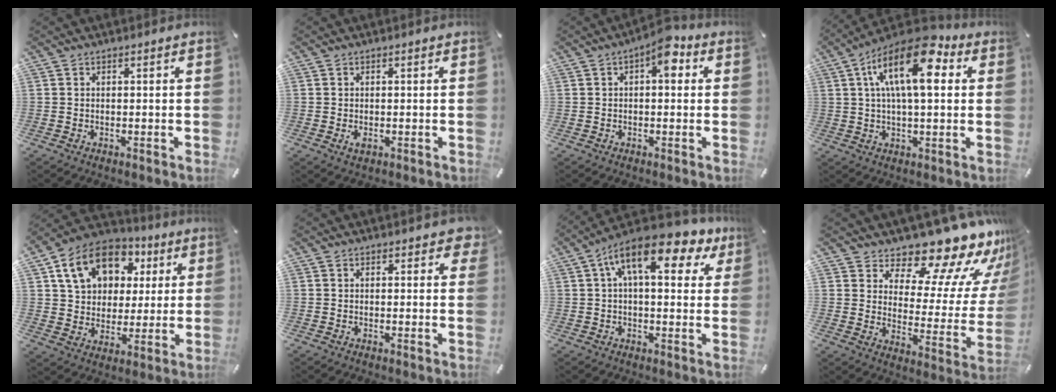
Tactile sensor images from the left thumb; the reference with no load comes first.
{"total": 1.5, "force": [-0.3, 0.9, 1.1], "torque": [-0.028, -0.002, -0.007]}
{"total": 6.5, "force": [2.1, 3.0, 5.4], "torque": [-0.068, -0.006, 0.026]}
{"total": 16.4, "force": [5.8, 7.0, 13.6], "torque": [-0.233, -0.014, 0.095]}
{"total": 14.9, "force": [6.8, 11.4, 6.8], "torque": [-0.131, -0.014, 0.131]}
{"total": 2.3, "force": [1.5, 1.3, 1.3], "torque": [-0.014, -0.001, 0.023]}
{"total": 13.6, "force": [6.1, 5.5, 10.9], "torque": [-0.169, -0.019, 0.100]}
{"total": 16.6, "force": [14.6, 5.3, 5.9], "torque": [-0.092, -0.129, 0.239]}